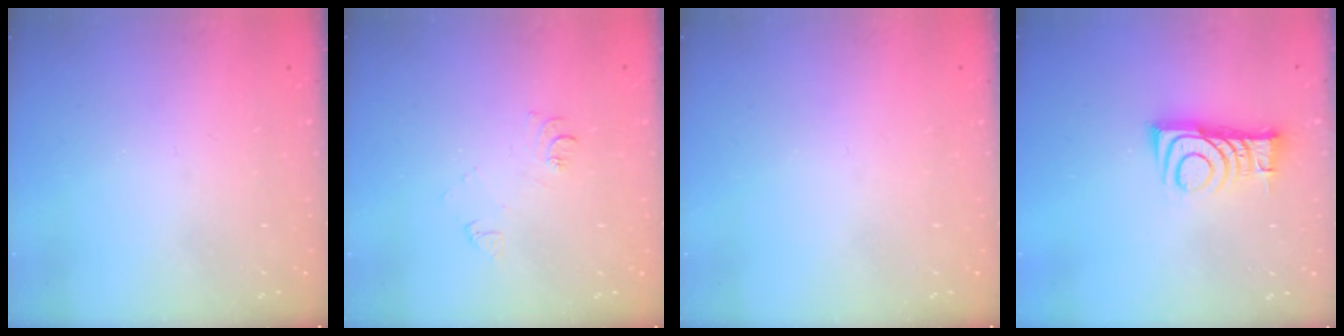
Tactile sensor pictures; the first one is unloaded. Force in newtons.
{"total": 6.4, "press": 6.4, "slide": 0.7}
{"total": 0.0}
{"total": 10.1, "press": 10.1, "slide": 0.3}